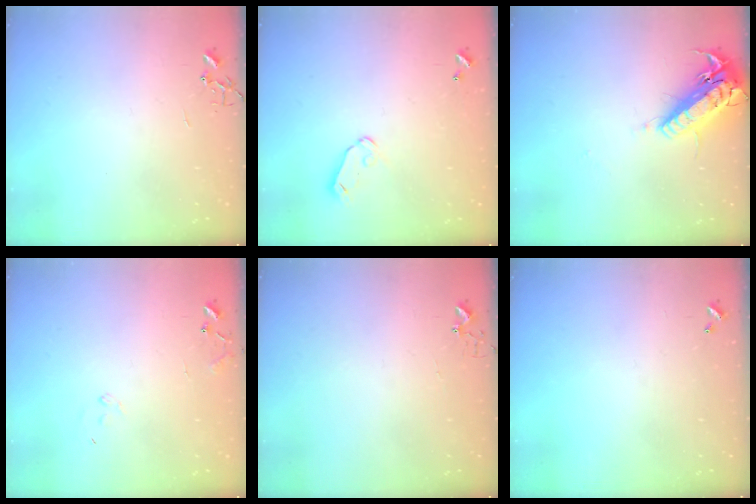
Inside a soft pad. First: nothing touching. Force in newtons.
{"total": 5.8, "press": 5.8, "slide": 0.5}
{"total": 17.6, "press": 17.3, "slide": 3.4}
{"total": 7.6, "press": 7.6, "slide": 0.7}
{"total": 2.7, "press": 2.7, "slide": 0.3}
{"total": 0.0}